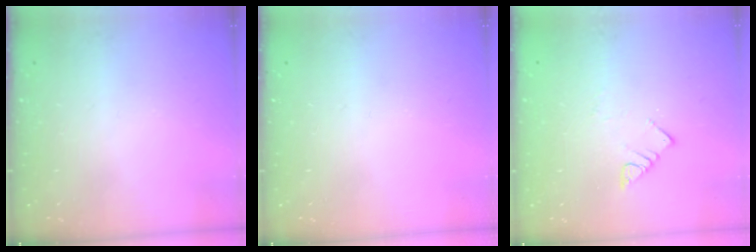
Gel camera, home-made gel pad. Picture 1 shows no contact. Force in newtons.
{"total": 0.0}
{"total": 4.0, "press": 4.0, "slide": 0.4}